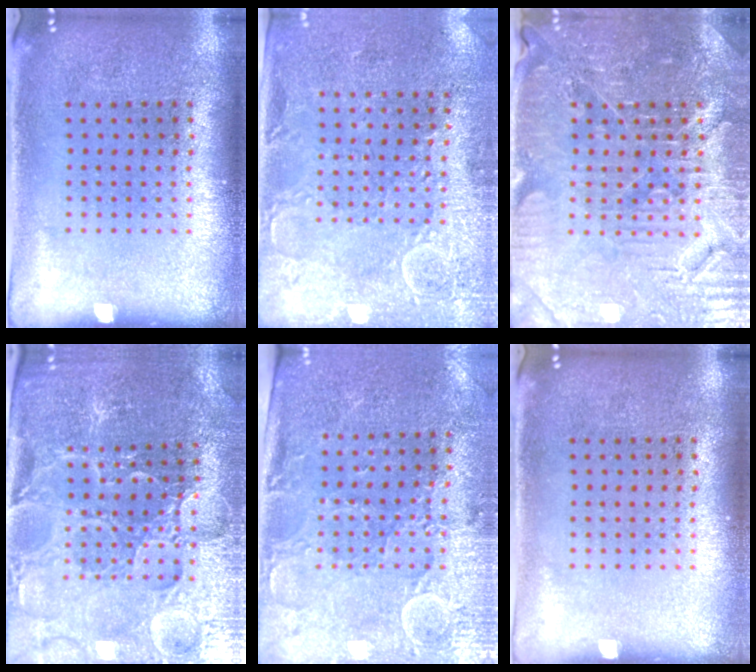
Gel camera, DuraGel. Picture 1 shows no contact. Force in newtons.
{"total": 2.8, "press": 2.5, "slide": 1.2}
{"total": 4.2, "press": 4.1, "slide": 1.0}
{"total": 3.8, "press": 3.7, "slide": 0.6}
{"total": 3.0, "press": 2.7, "slide": 1.3}
{"total": 0.0}